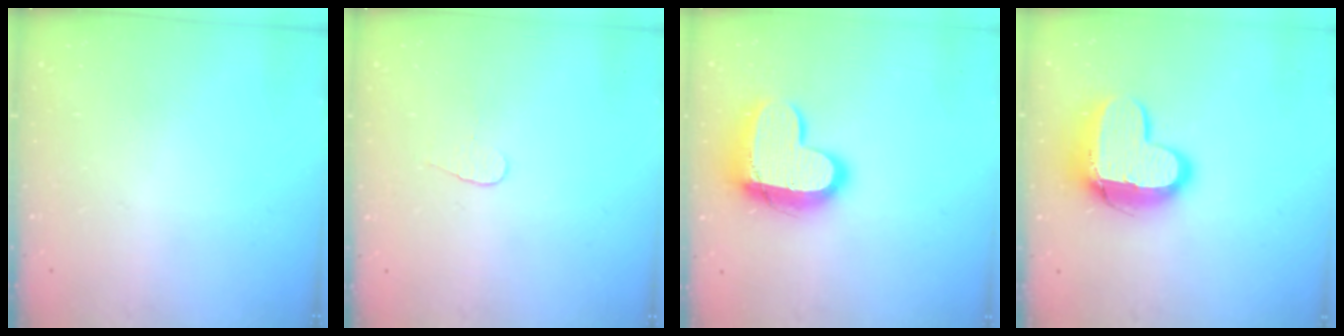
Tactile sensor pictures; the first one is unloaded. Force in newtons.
{"total": 3.7, "press": 3.7, "slide": 0.4}
{"total": 16.2, "press": 16.2, "slide": 1.4}
{"total": 14.2, "press": 14.2, "slide": 1.1}